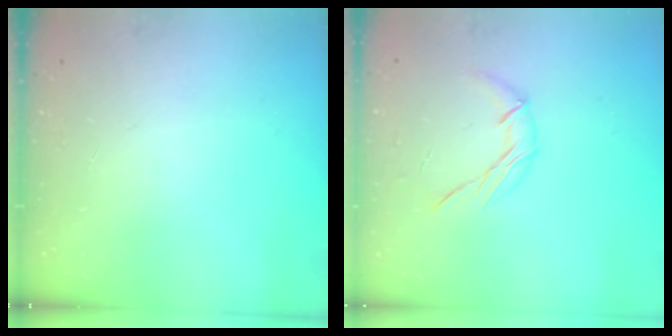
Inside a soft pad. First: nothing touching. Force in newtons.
{"total": 7.4, "press": 7.3, "slide": 0.5}